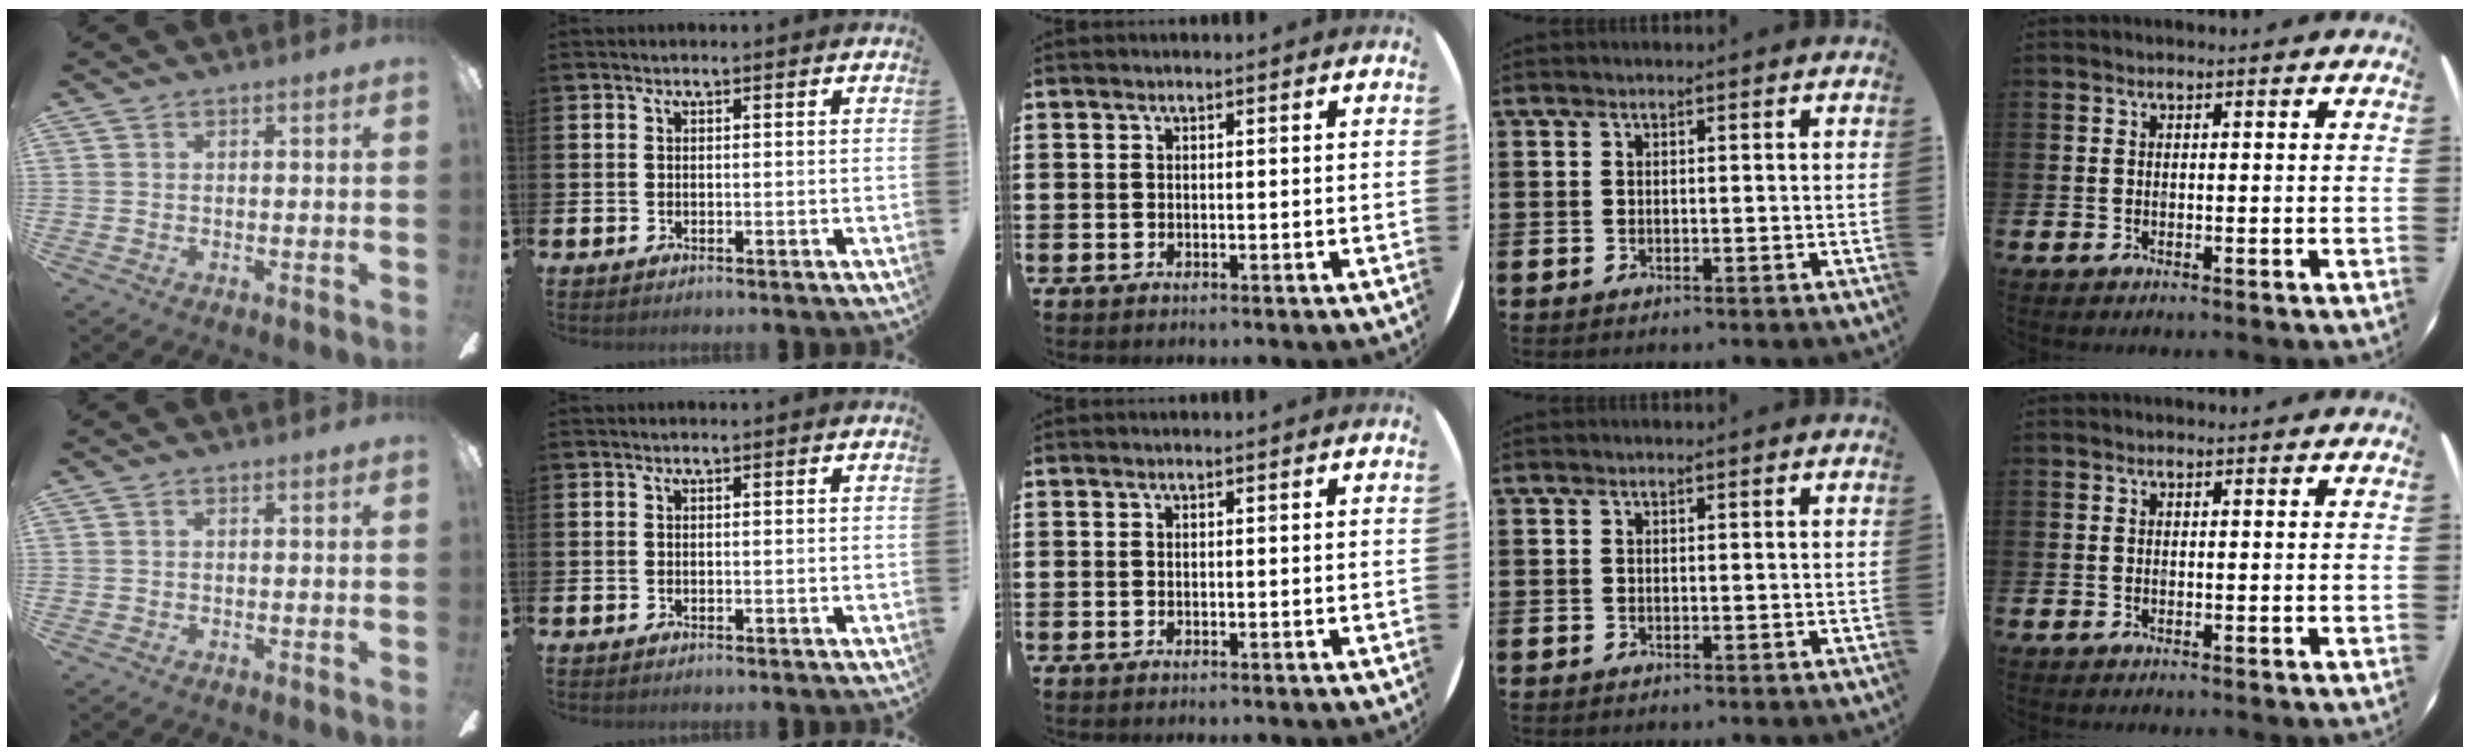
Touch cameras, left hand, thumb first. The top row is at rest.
{}